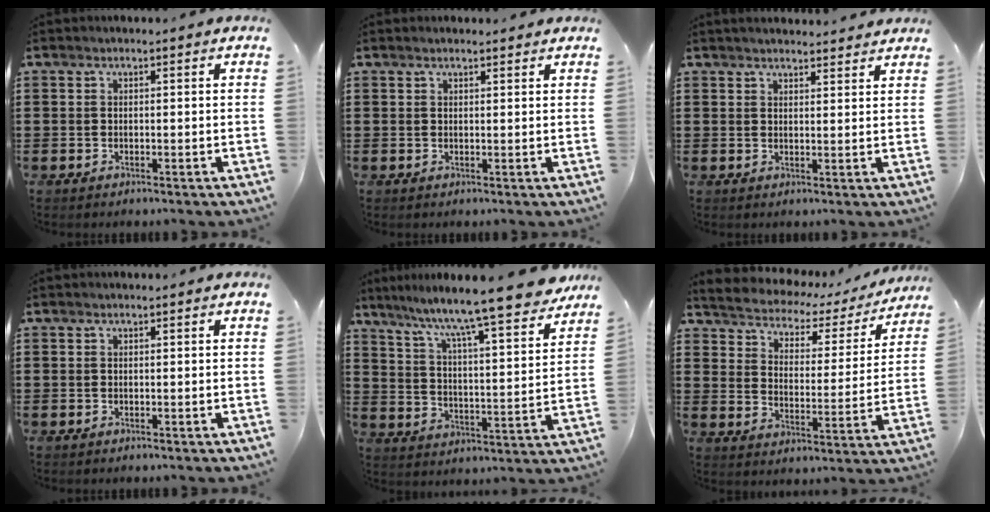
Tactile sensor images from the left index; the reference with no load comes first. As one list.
[{"total": 1.0, "force": [0.9, 0.1, 0.4], "torque": [-0.008, 0.001, 0.017]}, {"total": 2.2, "force": [2.2, 0.1, 0.1], "torque": [-0.007, -0.002, 0.043]}, {"total": 0.0}, {"total": 10.0, "force": [8.8, -0.8, 4.8], "torque": [-0.110, -0.069, 0.138]}, {"total": 2.9, "force": [2.7, 1.1, 0.3], "torque": [-0.028, -0.026, 0.035]}]